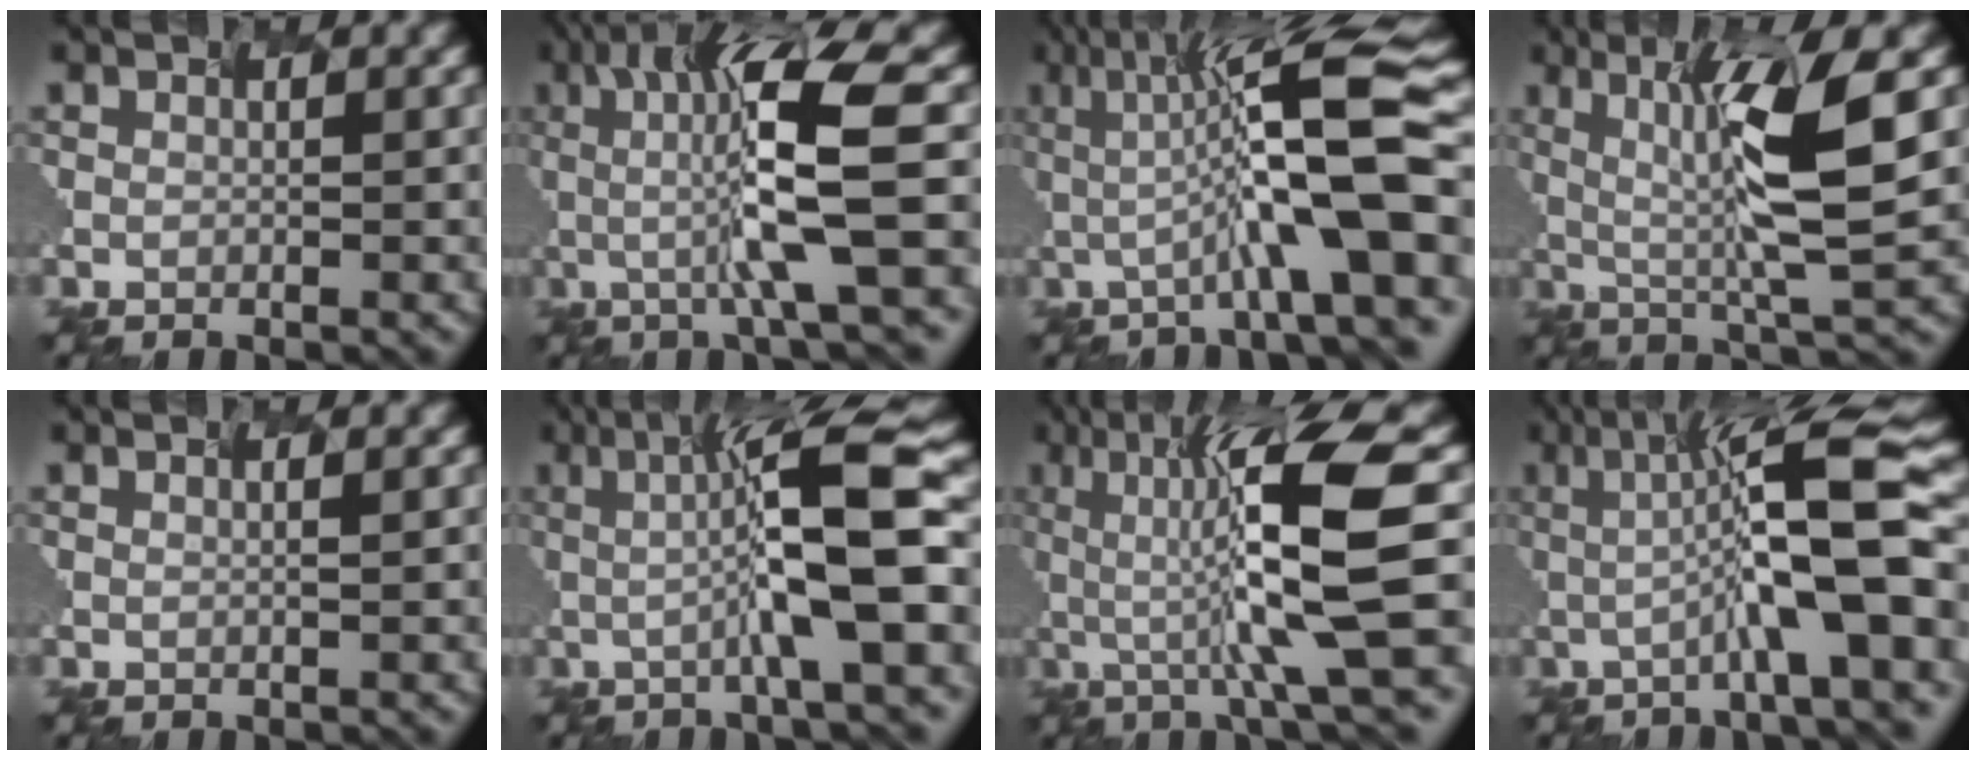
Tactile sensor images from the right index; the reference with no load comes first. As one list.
[{"total": 8.5, "force": [-0.8, 1.0, 8.4], "torque": [-0.164, 0.003, 0.013]}, {"total": 11.1, "force": [-1.0, 1.8, 10.9], "torque": [-0.190, 0.020, 0.004]}, {"total": 7.2, "force": [0.2, 0.4, 7.1], "torque": [-0.150, -0.008, 0.040]}, {"total": 0.7, "force": [0.3, 0.2, 0.6], "torque": [-0.008, 0.009, 0.004]}, {"total": 9.1, "force": [-0.4, 1.0, 9.0], "torque": [-0.153, 0.008, 0.013]}, {"total": 9.8, "force": [-0.7, 1.1, 9.7], "torque": [-0.192, 0.006, 0.017]}, {"total": 9.9, "force": [-0.8, 1.3, 9.8], "torque": [-0.162, 0.018, 0.006]}]